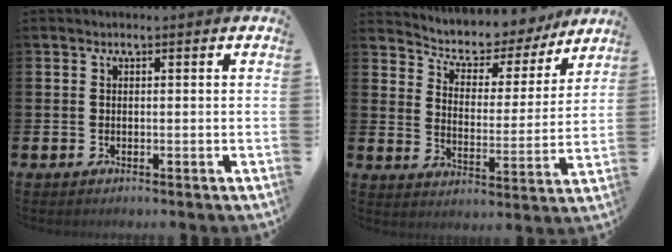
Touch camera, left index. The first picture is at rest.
{"total": 6.3, "force": [5.9, 2.2, 0.8], "torque": [-0.039, -0.051, 0.096]}